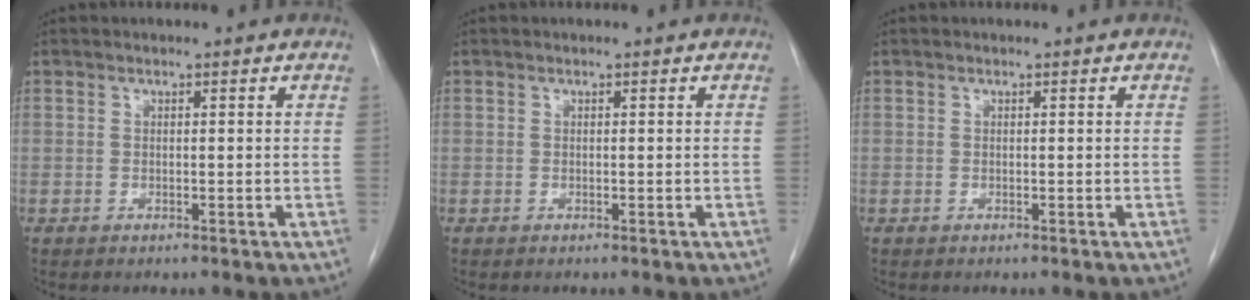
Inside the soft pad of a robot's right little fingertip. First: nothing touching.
{"total": 0.0}
{"total": 0.0}